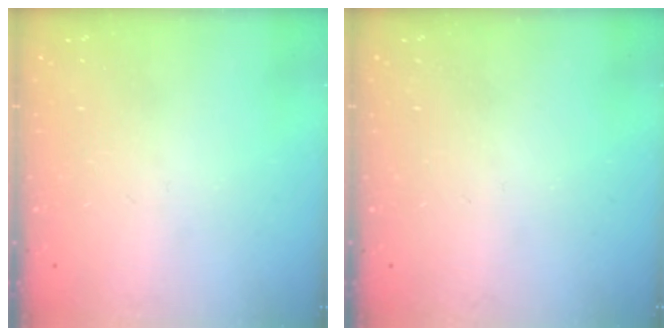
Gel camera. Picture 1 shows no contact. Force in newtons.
{"total": 0.0}